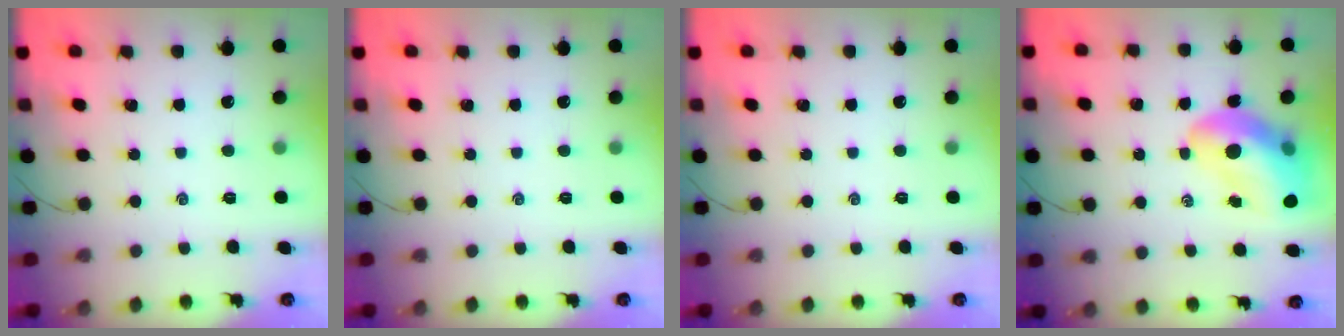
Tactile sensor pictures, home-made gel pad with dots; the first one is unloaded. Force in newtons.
{"total": 0.0}
{"total": 0.0}
{"total": 16.0, "press": 15.3, "slide": 4.7}